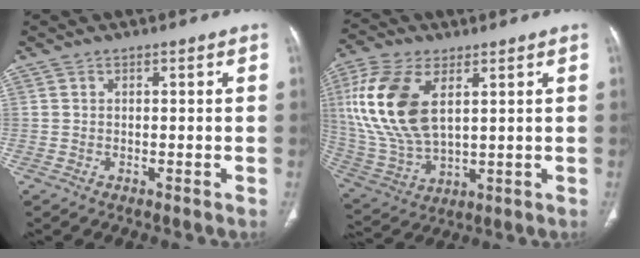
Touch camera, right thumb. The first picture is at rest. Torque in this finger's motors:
{"motor_torque": [0.21, 1.88, 1.68, 0.08, 0.54]}